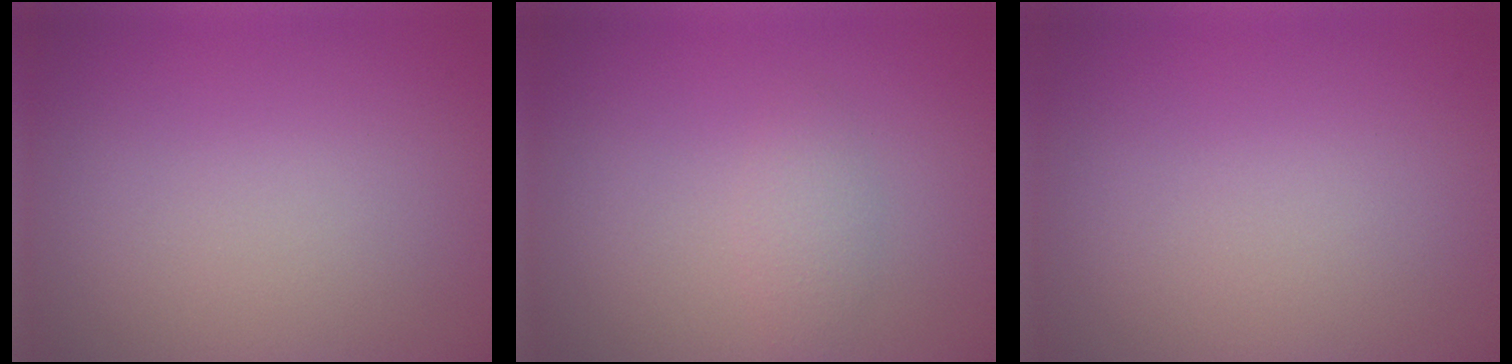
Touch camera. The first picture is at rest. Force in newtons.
{"total": 1.6, "press": 1.6, "slide": 0.0}
{"total": 0.0}